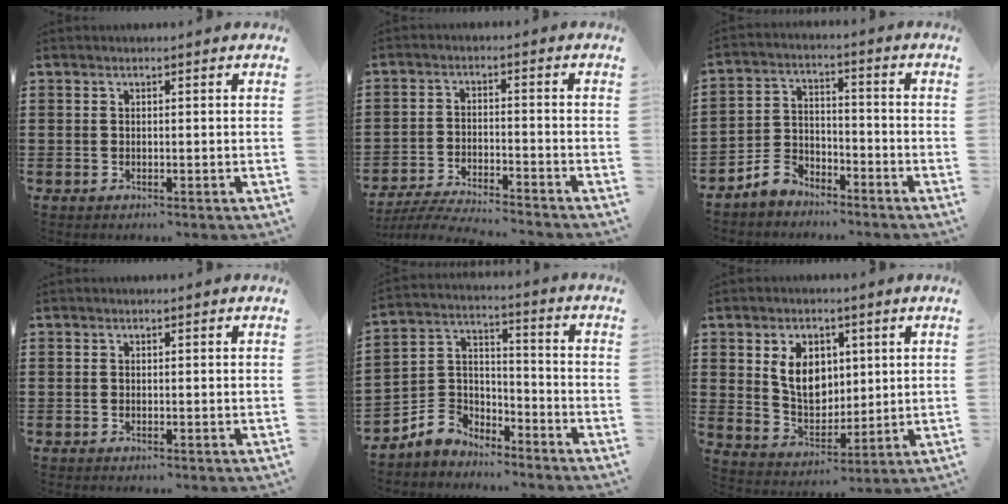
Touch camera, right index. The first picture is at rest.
{"total": 4.7, "force": [-4.6, -0.1, 1.1], "torque": [-0.034, -0.008, -0.096]}
{"total": 5.6, "force": [-4.8, 2.6, 1.3], "torque": [-0.045, 0.013, -0.100]}
{"total": 0.0}
{"total": 5.0, "force": [-3.9, 3.2, 0.0], "torque": [-0.038, 0.004, -0.089]}
{"total": 7.6, "force": [2.1, 5.5, 4.8], "torque": [-0.102, 0.008, 0.035]}